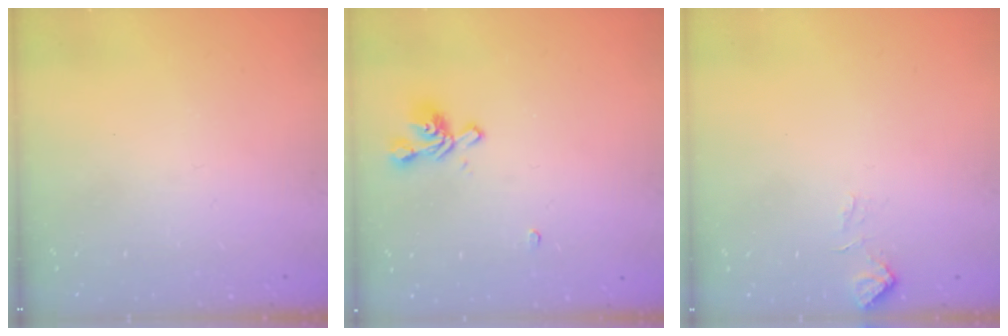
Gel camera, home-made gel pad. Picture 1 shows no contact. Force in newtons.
{"total": 1.0, "press": 0.2, "slide": 1.0}
{"total": 2.3, "press": 2.2, "slide": 0.6}